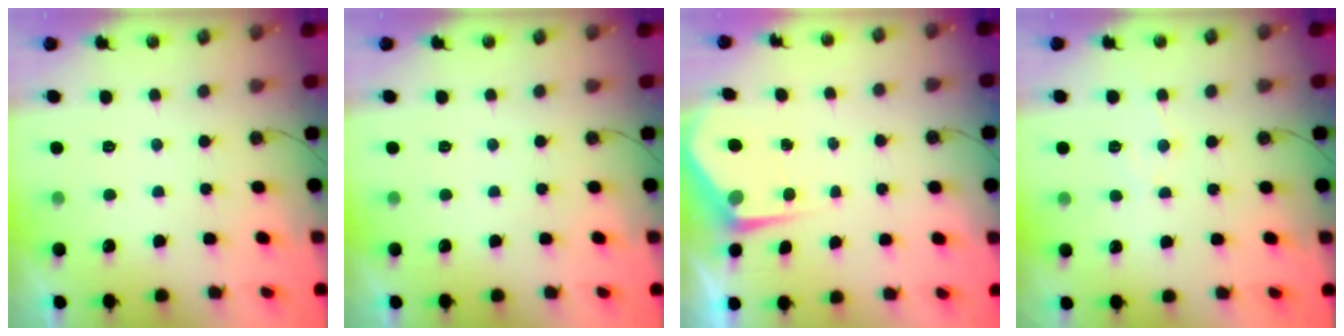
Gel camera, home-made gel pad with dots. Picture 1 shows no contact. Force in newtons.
{"total": 0.0}
{"total": 5.4, "press": 5.3, "slide": 0.6}
{"total": 6.0, "press": 6.0, "slide": 0.3}